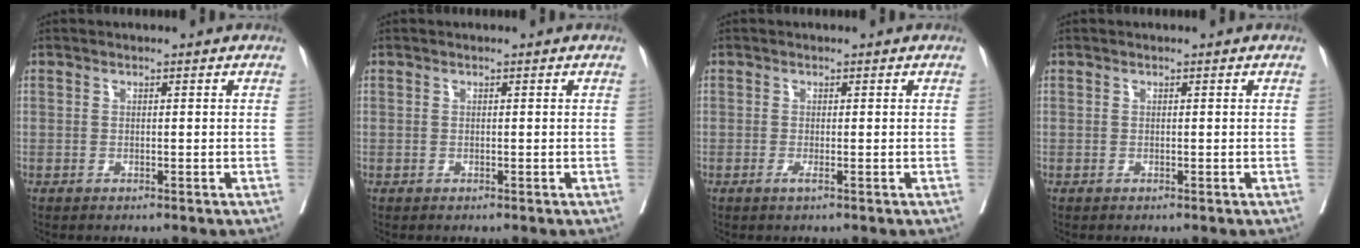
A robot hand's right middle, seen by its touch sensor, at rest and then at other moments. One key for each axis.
{"total": 0.0}
{"total": 0.8, "fx": -0.3, "fy": -0.3, "fz": 0.7, "tx": -0.015, "ty": -0.003, "tz": -0.006}
{"total": 0.0}